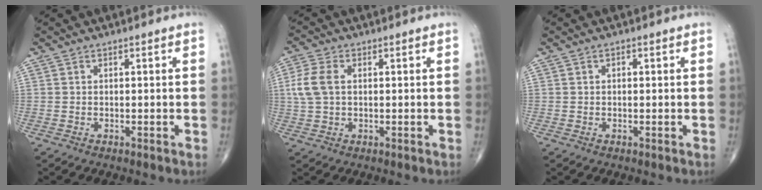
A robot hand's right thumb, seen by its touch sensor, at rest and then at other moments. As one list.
[{"total": 5.8, "force": [0.8, 3.6, 4.5], "torque": [-0.111, 0.011, 0.013]}, {"total": 0.7, "force": [0.2, 0.4, 0.5], "torque": [-0.007, 0.001, 0.003]}]